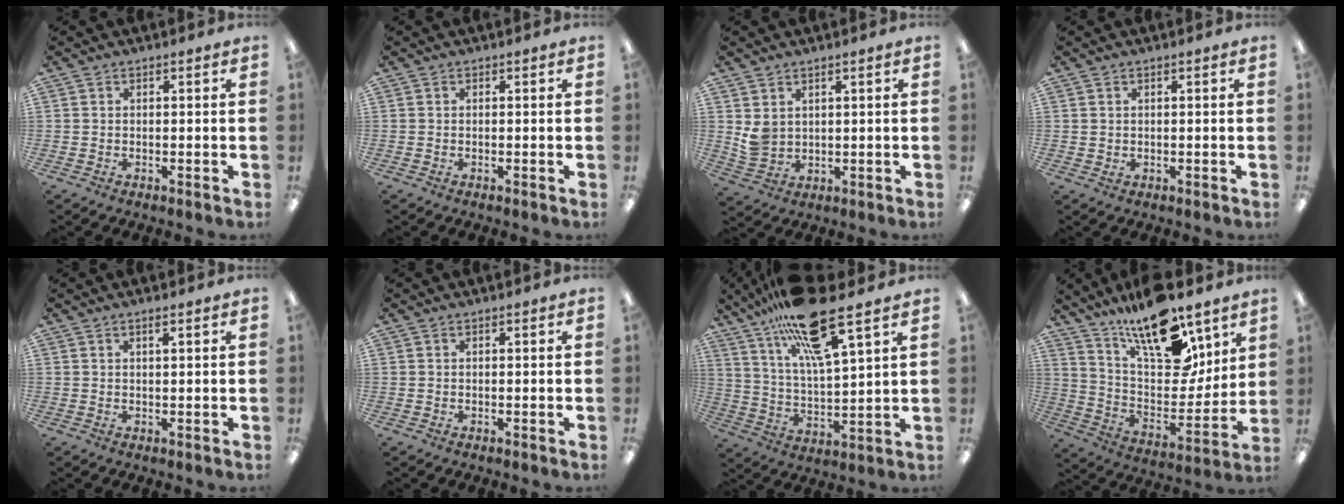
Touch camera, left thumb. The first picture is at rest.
{"total": 0.0}
{"total": 3.8, "force": [2.2, 2.6, 1.6], "torque": [-0.035, -0.005, 0.045]}
{"total": 0.8, "force": [0.6, 0.5, 0.3], "torque": [-0.007, 0.002, 0.010]}
{"total": 1.3, "force": [0.9, 0.1, 1.0], "torque": [-0.022, 0.001, 0.015]}
{"total": 0.0}
{"total": 20.1, "force": [14.3, 4.2, 13.4], "torque": [-0.239, -0.073, 0.235]}
{"total": 21.4, "force": [15.5, 8.2, 12.3], "torque": [-0.211, -0.098, 0.270]}